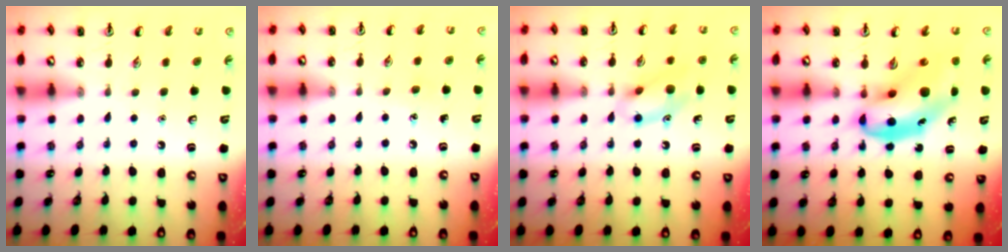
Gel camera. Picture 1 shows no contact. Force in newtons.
{"total": 3.7, "press": 3.6, "slide": 1.0}
{"total": 12.0, "press": 11.9, "slide": 0.7}
{"total": 11.9, "press": 11.5, "slide": 3.1}